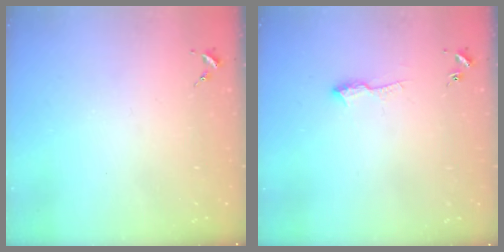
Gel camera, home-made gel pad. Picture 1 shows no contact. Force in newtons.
{"total": 6.9, "press": 6.8, "slide": 0.8}